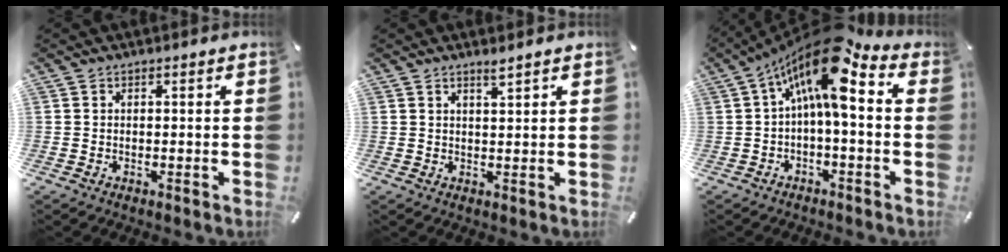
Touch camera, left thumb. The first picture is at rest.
{"total": 2.2, "force": [1.8, 0.1, 1.2], "torque": [-0.026, -0.004, 0.033]}
{"total": 14.0, "force": [4.6, 5.1, 12.1], "torque": [-0.227, -0.027, 0.071]}